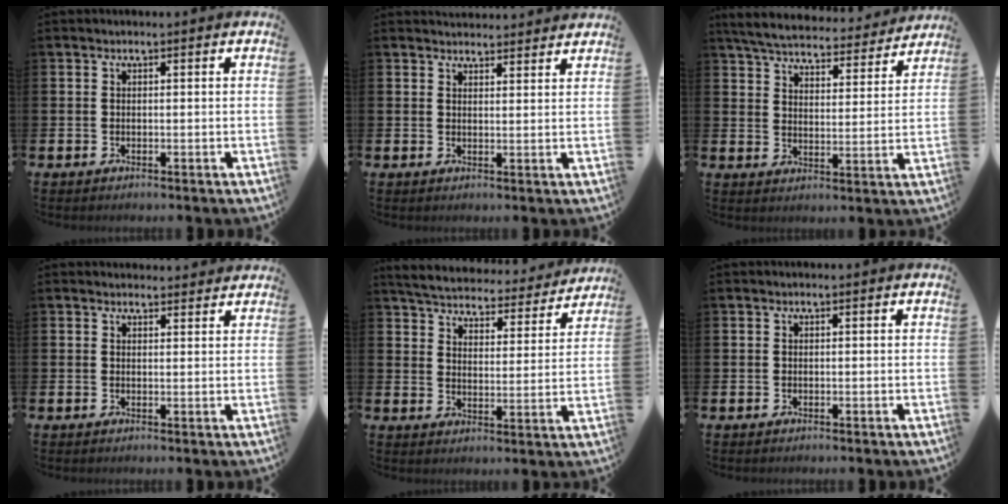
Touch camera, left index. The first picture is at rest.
{"total": 3.0, "force": [2.9, 0.6, -0.1], "torque": [0.010, -0.020, 0.050]}
{"total": 5.7, "force": [5.6, 0.8, 1.2], "torque": [-0.040, -0.044, 0.092]}
{"total": 1.8, "force": [1.8, 0.4, -0.2], "torque": [0.015, -0.010, 0.030]}
{"total": 5.4, "force": [5.3, 0.8, 0.9], "torque": [-0.043, -0.041, 0.089]}
{"total": 0.0}